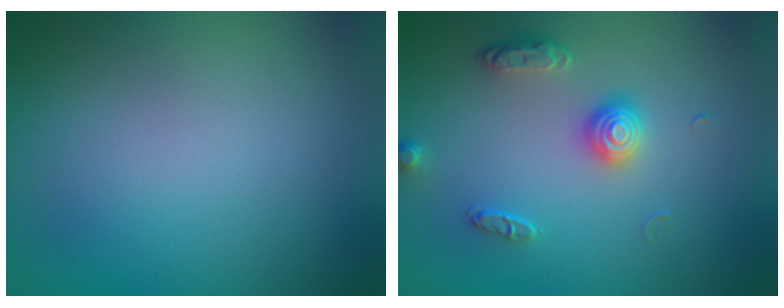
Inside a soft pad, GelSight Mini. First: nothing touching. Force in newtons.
{"total": 2.6, "press": 2.2, "slide": 1.5}